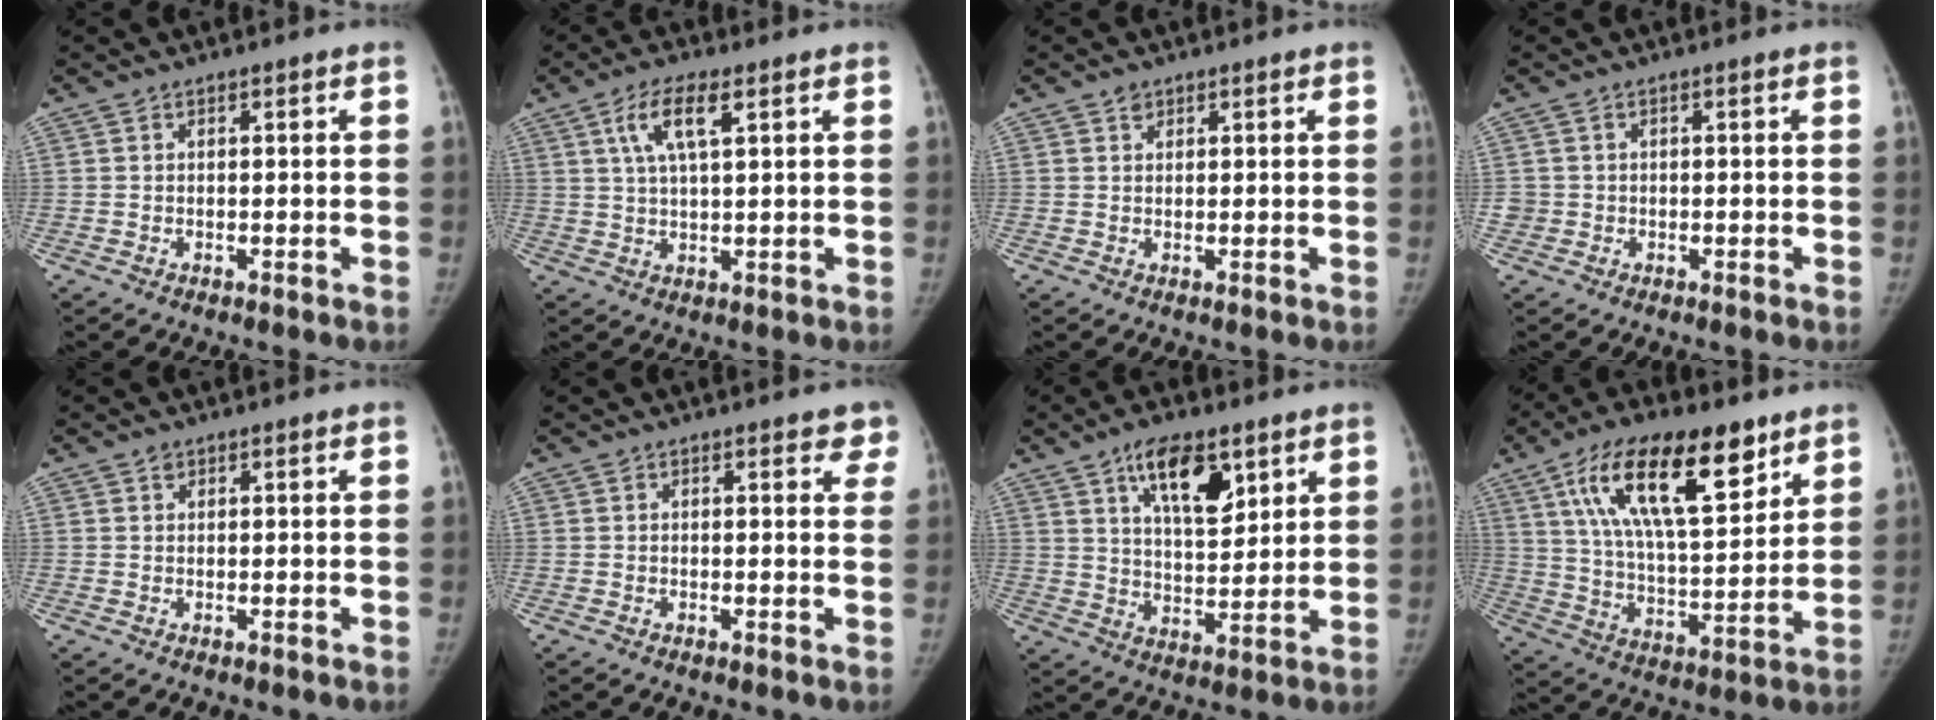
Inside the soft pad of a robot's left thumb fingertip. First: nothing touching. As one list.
[{"total": 6.9, "force": [3.0, 2.1, 5.8], "torque": [-0.109, -0.006, 0.058]}, {"total": 1.5, "force": [1.0, 1.1, 0.4], "torque": [0.004, -0.005, 0.015]}, {"total": 1.3, "force": [-0.3, 1.2, -0.2], "torque": [0.018, 0.001, -0.007]}, {"total": 1.2, "force": [0.8, 0.8, 0.4], "torque": [0.001, -0.004, 0.011]}, {"total": 3.5, "force": [2.5, 1.5, 1.9], "torque": [0.011, -0.006, 0.021]}, {"total": 11.8, "force": [6.4, 5.4, 8.4], "torque": [-0.104, -0.040, 0.111]}, {"total": 22.0, "force": [11.6, 8.9, 16.4], "torque": [-0.246, -0.039, 0.203]}]